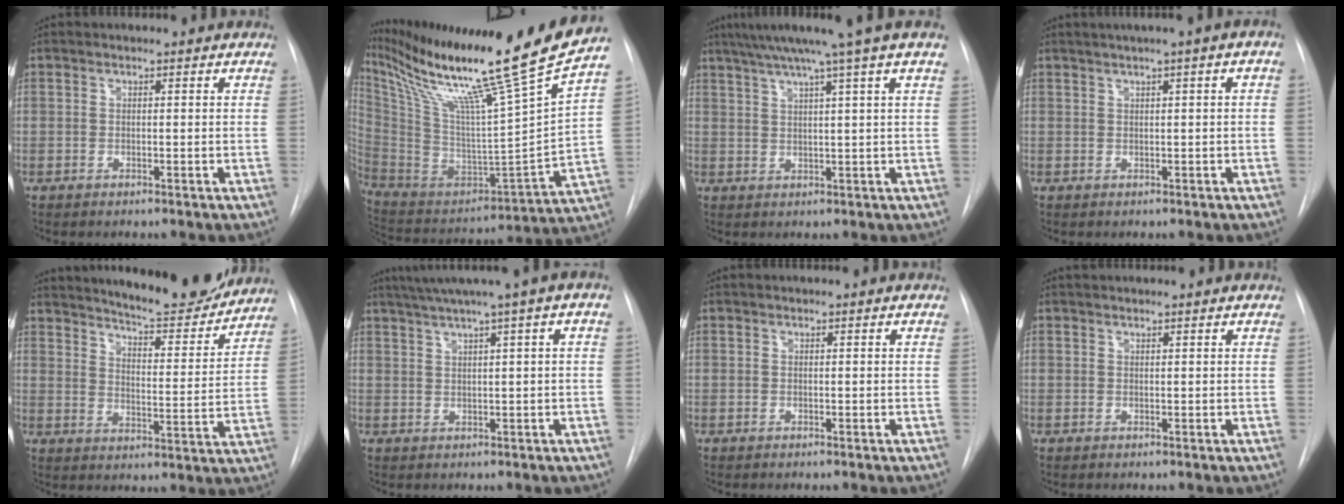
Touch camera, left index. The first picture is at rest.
{"total": 28.4, "force": [21.9, -3.1, 17.8], "torque": [-0.308, -0.068, 0.358]}
{"total": 9.4, "force": [6.8, -2.1, 6.2], "torque": [-0.097, 0.020, 0.091]}
{"total": 3.8, "force": [1.6, -0.2, 3.4], "torque": [-0.055, 0.012, 0.024]}
{"total": 16.3, "force": [15.2, 1.9, 5.6], "torque": [-0.082, -0.035, 0.205]}
{"total": 7.0, "force": [4.0, -0.6, 5.6], "torque": [-0.086, 0.029, 0.065]}
{"total": 0.0}
{"total": 2.6, "force": [2.5, -0.1, 0.8], "torque": [-0.010, 0.025, 0.034]}